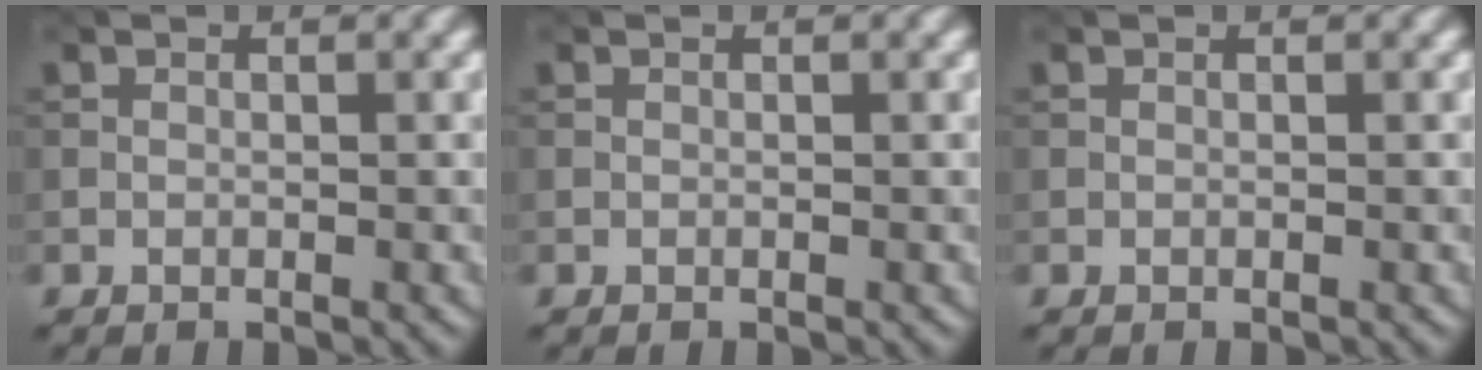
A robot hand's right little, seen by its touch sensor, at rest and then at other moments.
{"total": 0.0}
{"total": 0.0}